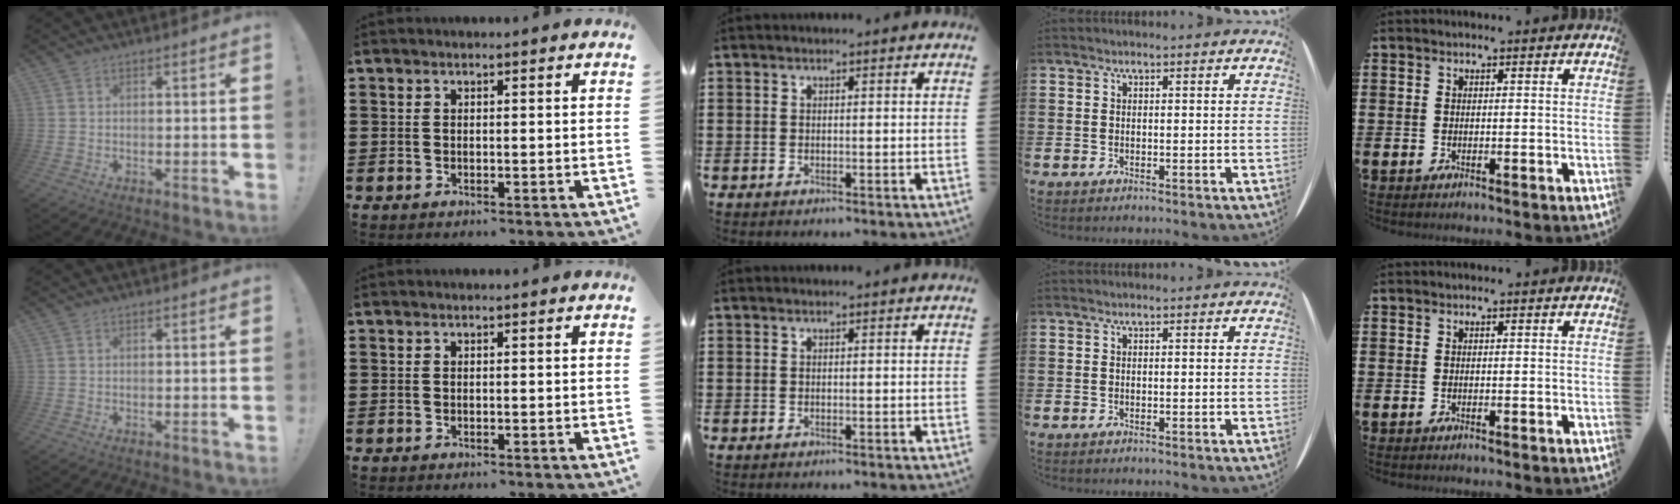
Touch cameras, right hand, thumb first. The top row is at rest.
{}